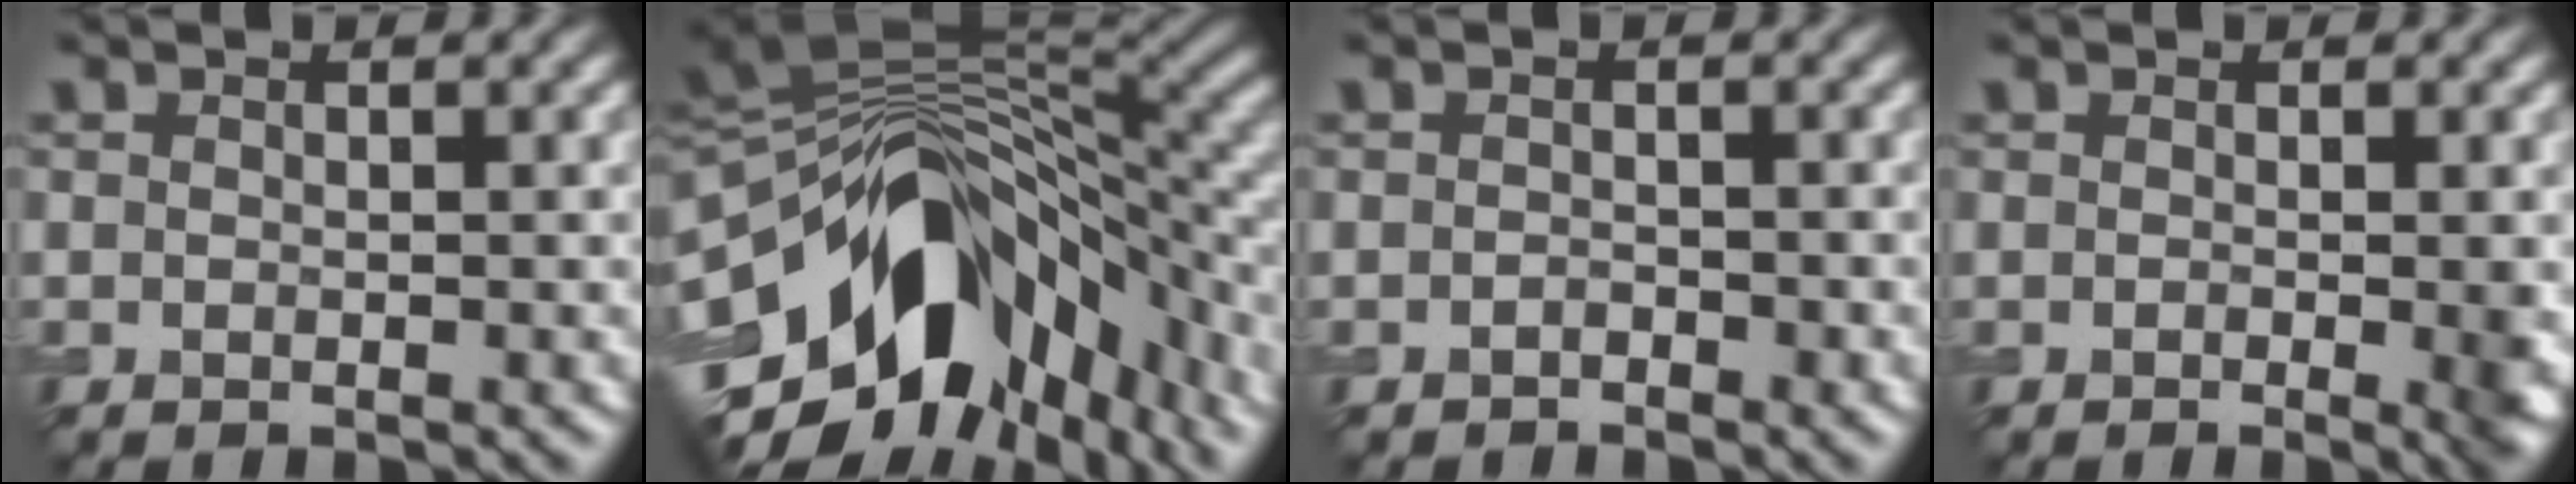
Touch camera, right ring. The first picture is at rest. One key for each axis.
{"total": 16.1, "fx": -3.8, "fy": 9.8, "fz": 12.2, "tx": -0.220, "ty": -0.010, "tz": -0.048}
{"total": 0.7, "fx": -0.6, "fy": 0.3, "fz": 0.1, "tx": -0.003, "ty": 0.002, "tz": -0.011}
{"total": 2.1, "fx": -0.4, "fy": 0.4, "fz": 2.1, "tx": -0.030, "ty": -0.005, "tz": -0.005}